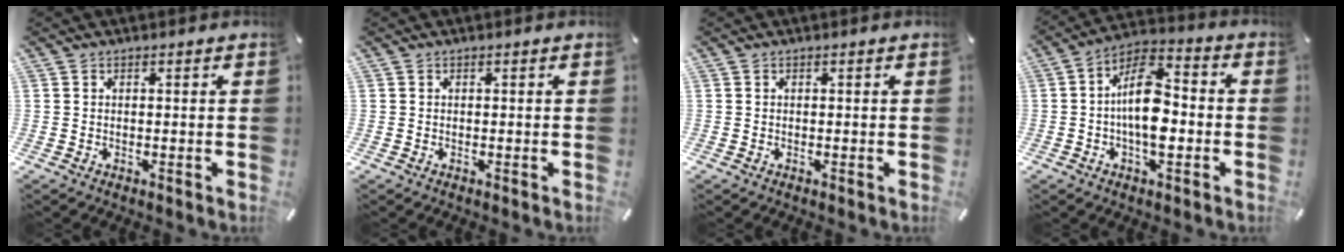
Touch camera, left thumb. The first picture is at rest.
{"total": 0.0}
{"total": 0.0}
{"total": 13.2, "force": [-2.1, 6.7, 11.2], "torque": [-0.210, 0.013, -0.035]}